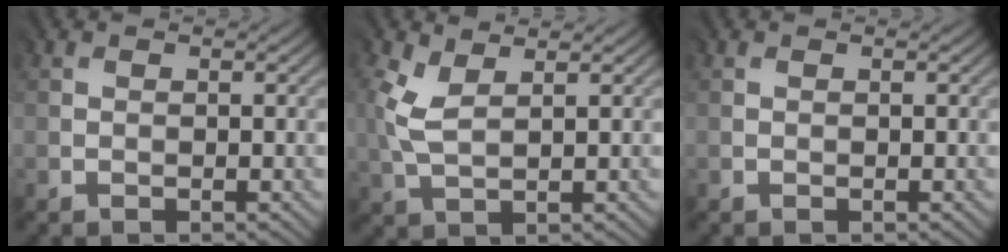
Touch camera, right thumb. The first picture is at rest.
{"total": 3.1, "force": [1.5, 1.4, 2.3], "torque": [-0.076, 0.004, 0.038]}
{"total": 0.0}